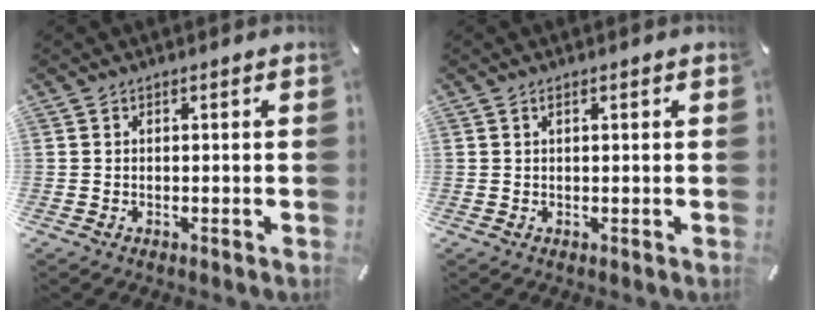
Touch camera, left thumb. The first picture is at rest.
{"total": 1.0, "force": [0.3, 0.2, 0.9], "torque": [-0.016, 0.001, 0.005]}